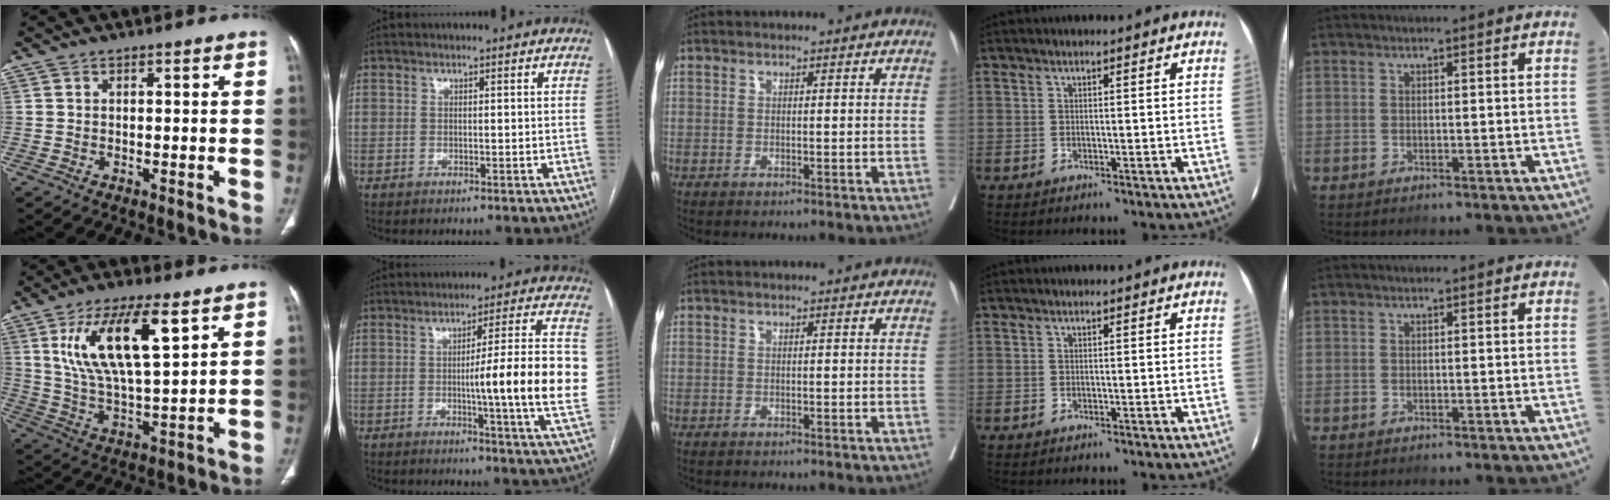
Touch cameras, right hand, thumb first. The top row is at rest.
{"thumb": {"total": 16.4, "force": [7.0, 5.2, 13.9], "torque": [-0.253, -0.026, 0.134]}, "index": {"total": 15.7, "force": [-1.1, -0.7, 15.6], "torque": [-0.209, -0.005, -0.022]}}